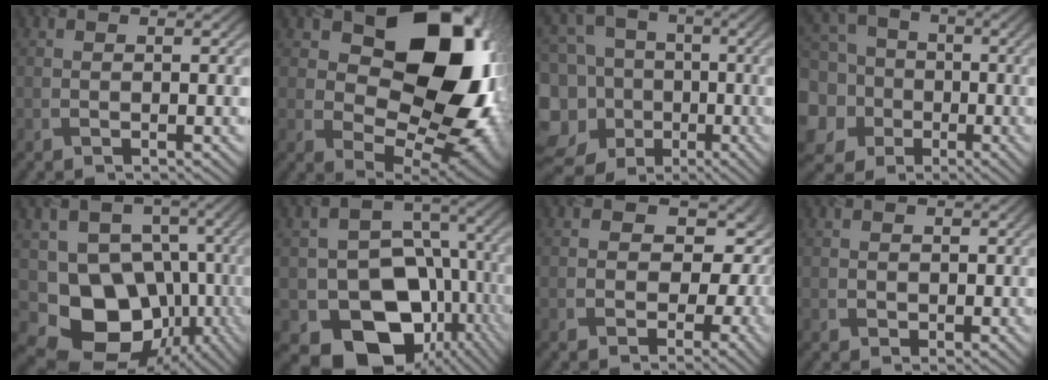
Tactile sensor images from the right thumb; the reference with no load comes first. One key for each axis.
{"total": 18.7, "fx": 5.2, "fy": 12.8, "fz": 12.5, "tx": -0.162, "ty": -0.002, "tz": 0.093}
{"total": 14.5, "fx": -3.8, "fy": 13.4, "fz": 4.1, "tx": -0.184, "ty": 0.005, "tz": -0.072}
{"total": 11.2, "fx": -1.5, "fy": 10.6, "fz": 3.5, "tx": -0.163, "ty": -0.012, "tz": -0.045}
{"total": 11.1, "fx": -2.6, "fy": 9.3, "fz": 5.3, "tx": -0.082, "ty": -0.034, "tz": -0.045}
{"total": 15.8, "fx": -7.2, "fy": 11.9, "fz": 7.5, "tx": -0.113, "ty": -0.030, "tz": -0.113}
{"total": 7.8, "fx": -1.1, "fy": 6.6, "fz": 3.9, "tx": -0.027, "ty": 0.001, "tz": -0.021}
{"total": 1.3, "fx": 0.4, "fy": 0.7, "fz": -1.0, "tx": 0.008, "ty": -0.008, "tz": 0.008}